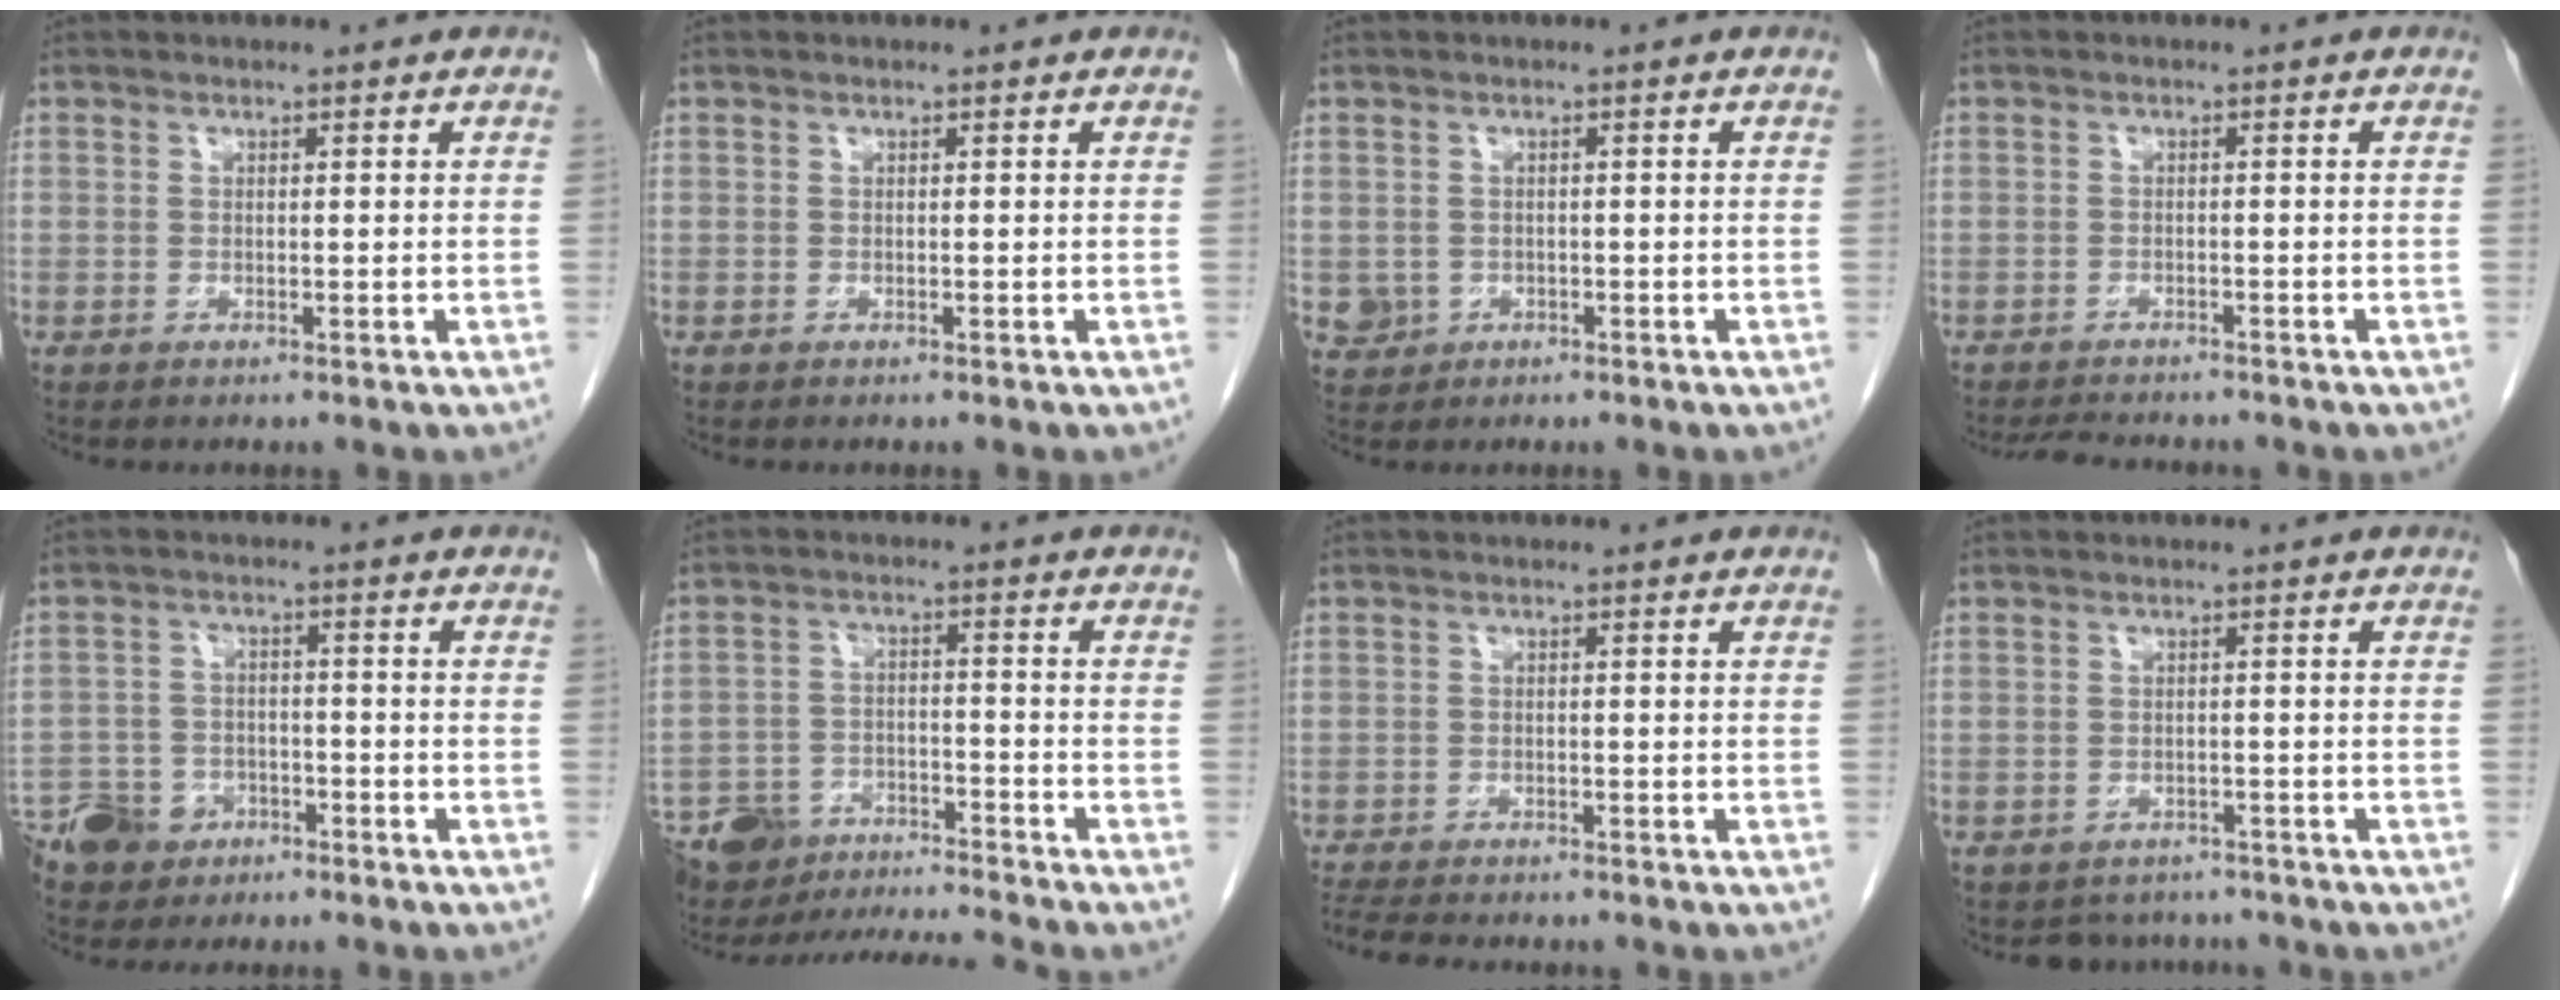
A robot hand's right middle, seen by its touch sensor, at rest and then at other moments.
{"total": 0.0}
{"total": 2.4, "force": [-0.6, 2.3, 0.3], "torque": [-0.001, 0.005, -0.003]}
{"total": 5.2, "force": [-4.8, 1.1, 1.7], "torque": [-0.024, -0.010, -0.073]}
{"total": 6.6, "force": [-4.6, 4.6, 1.4], "torque": [-0.030, 0.007, -0.081]}
{"total": 12.9, "force": [-12.6, 0.5, 3.0], "torque": [-0.051, 0.015, -0.202]}
{"total": 9.2, "force": [-7.9, 2.4, 3.9], "torque": [-0.068, -0.006, -0.115]}
{"total": 4.9, "force": [-4.4, 2.2, -0.1], "torque": [0.005, 0.009, -0.055]}